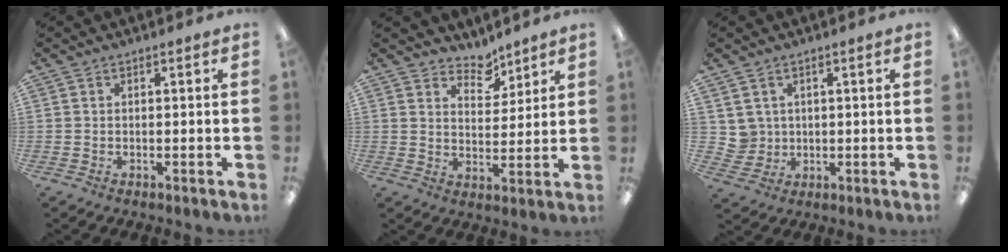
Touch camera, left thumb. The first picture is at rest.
{"total": 6.2, "force": [5.4, 2.9, 1.0], "torque": [-0.007, -0.040, 0.096]}
{"total": 4.2, "force": [2.4, 3.5, -0.1], "torque": [-0.015, -0.002, 0.047]}